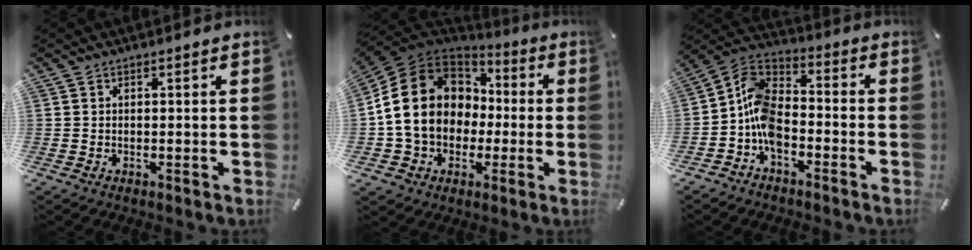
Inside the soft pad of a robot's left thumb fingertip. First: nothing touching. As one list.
[{"total": 17.7, "force": [-1.3, 15.3, 8.9], "torque": [-0.183, 0.025, -0.019]}, {"total": 10.5, "force": [-5.1, 6.6, 6.3], "torque": [-0.140, 0.020, -0.101]}]